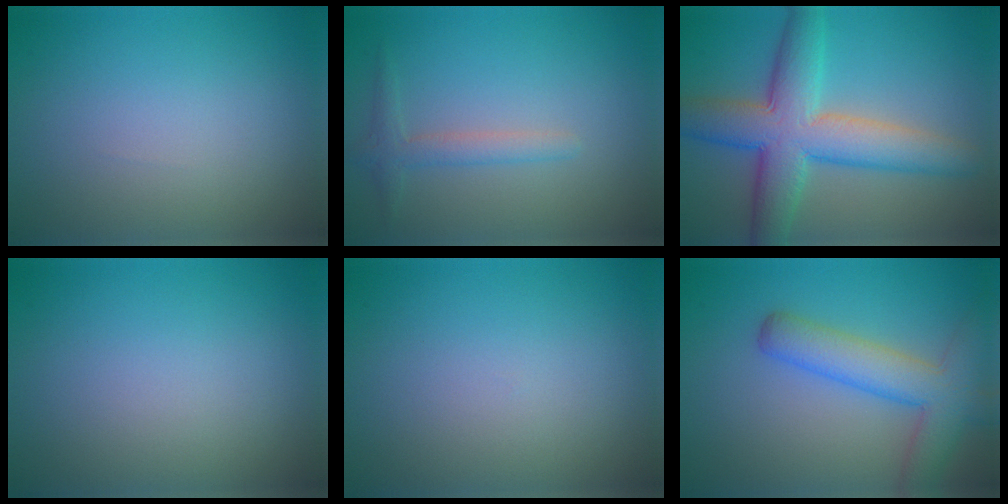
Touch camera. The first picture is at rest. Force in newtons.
{"total": 1.9, "press": 1.9, "slide": 0.0}
{"total": 8.9, "press": 8.9, "slide": 0.3}
{"total": 0.0}
{"total": 0.0}
{"total": 6.0, "press": 5.9, "slide": 0.3}